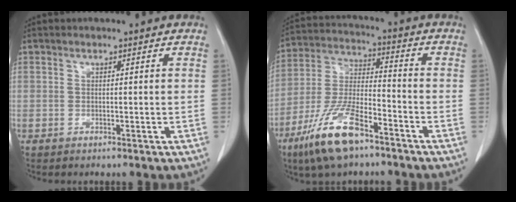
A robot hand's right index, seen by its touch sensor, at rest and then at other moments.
{"total": 13.3, "force": [-8.5, 3.8, 9.6], "torque": [-0.206, -0.015, -0.158]}